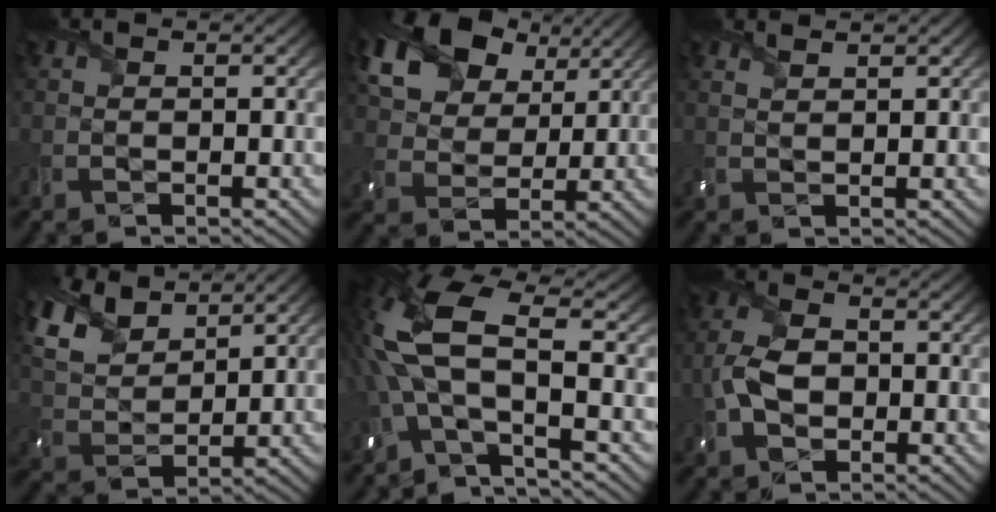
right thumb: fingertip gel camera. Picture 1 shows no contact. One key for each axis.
{"total": 17.2, "fx": 9.5, "fy": 11.3, "fz": 8.8, "tx": -0.217, "ty": 0.033, "tz": 0.199}
{"total": 1.7, "fx": 1.5, "fy": 0.4, "fz": 0.8, "tx": -0.022, "ty": 0.001, "tz": 0.030}
{"total": 10.1, "fx": 7.1, "fy": 4.7, "fz": 5.4, "tx": -0.151, "ty": 0.019, "tz": 0.138}
{"total": 11.8, "fx": -0.4, "fy": 4.6, "fz": 10.9, "tx": -0.276, "ty": 0.003, "tz": -0.024}
{"total": 5.8, "fx": -1.0, "fy": 3.9, "fz": 4.1, "tx": -0.105, "ty": 0.001, "tz": -0.027}